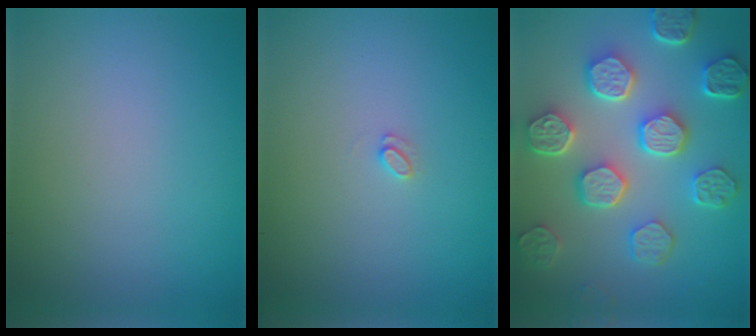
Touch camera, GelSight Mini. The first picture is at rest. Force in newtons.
{"total": 0.7, "press": 0.7, "slide": 0.1}
{"total": 7.9, "press": 6.0, "slide": 5.1}